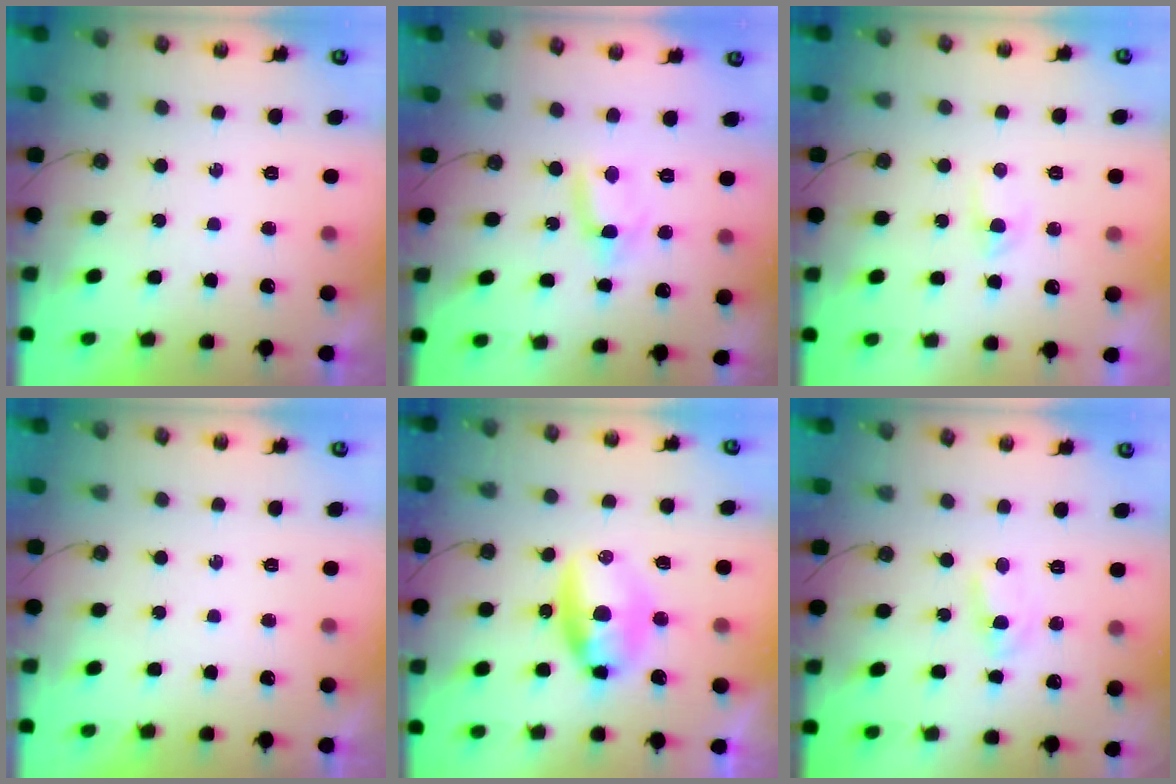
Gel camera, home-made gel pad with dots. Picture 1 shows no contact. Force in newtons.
{"total": 2.2, "press": 2.2, "slide": 0.1}
{"total": 3.8, "press": 3.7, "slide": 0.6}
{"total": 0.0}
{"total": 8.7, "press": 8.6, "slide": 0.8}
{"total": 1.8, "press": 1.8, "slide": 0.3}